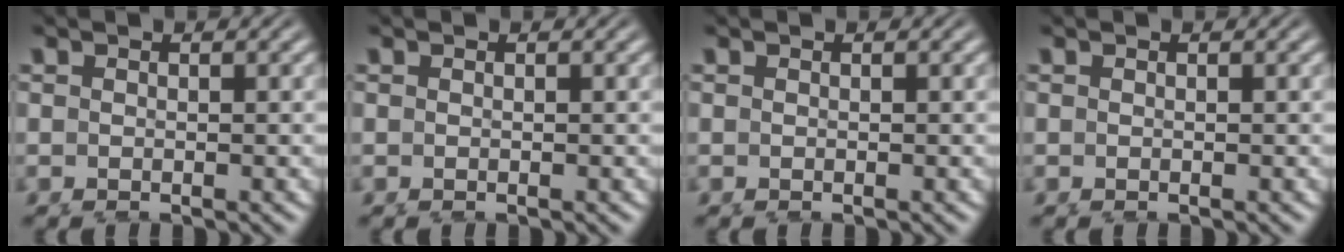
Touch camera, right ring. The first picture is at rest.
{"total": 0.0}
{"total": 0.0}
{"total": 0.0}